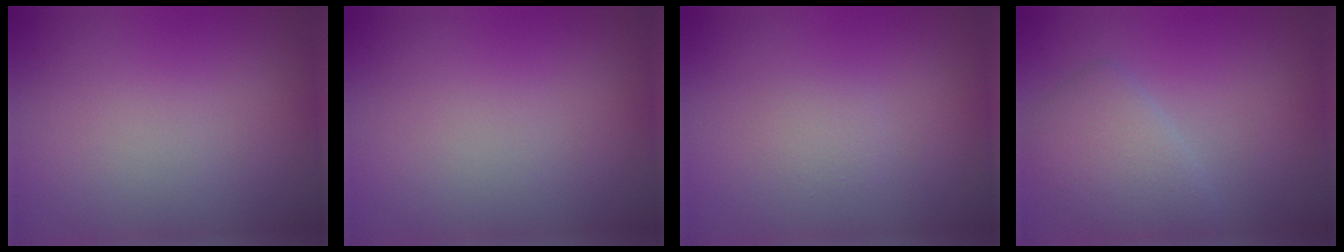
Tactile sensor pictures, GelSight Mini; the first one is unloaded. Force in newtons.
{"total": 0.0}
{"total": 0.8, "press": 0.8, "slide": 0.0}
{"total": 3.7, "press": 3.7, "slide": 0.1}